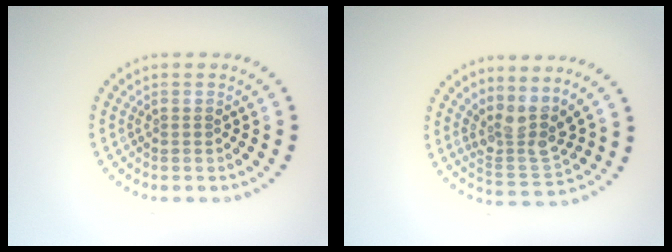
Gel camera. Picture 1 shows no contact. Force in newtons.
{"total": 3.6, "press": 2.9, "slide": 2.2}